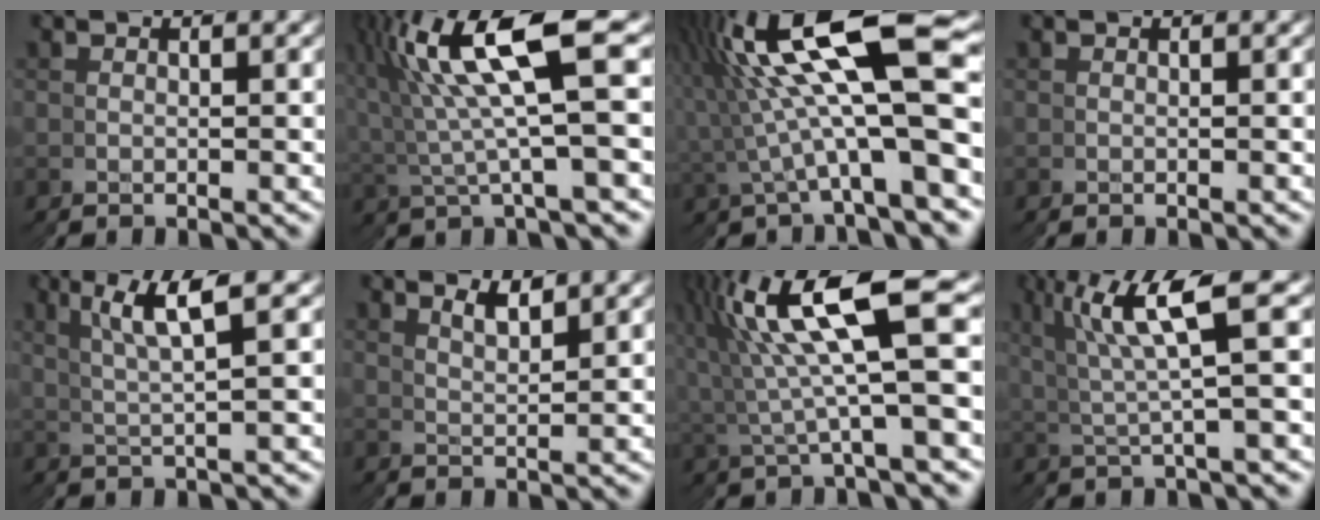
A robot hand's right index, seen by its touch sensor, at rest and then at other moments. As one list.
[{"total": 8.6, "force": [2.6, 4.0, 7.1], "torque": [-0.125, 0.018, 0.037]}, {"total": 10.9, "force": [2.4, 4.9, 9.4], "torque": [-0.177, 0.009, 0.039]}, {"total": 0.0}, {"total": 3.0, "force": [2.2, 0.3, 2.1], "torque": [-0.045, 0.006, 0.033]}, {"total": 1.8, "force": [1.8, -0.1, 0.2], "torque": [-0.012, -0.001, 0.030]}, {"total": 9.7, "force": [2.8, 4.6, 8.0], "torque": [-0.134, 0.019, 0.037]}, {"total": 5.4, "force": [2.3, 1.9, 4.6], "torque": [-0.090, 0.006, 0.037]}]